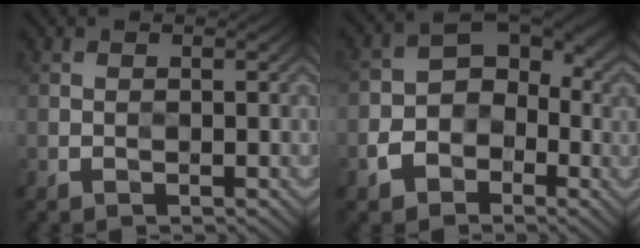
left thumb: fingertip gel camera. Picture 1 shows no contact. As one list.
[{"total": 7.1, "force": [-2.9, 5.2, 3.9], "torque": [-0.062, -0.007, -0.062]}]